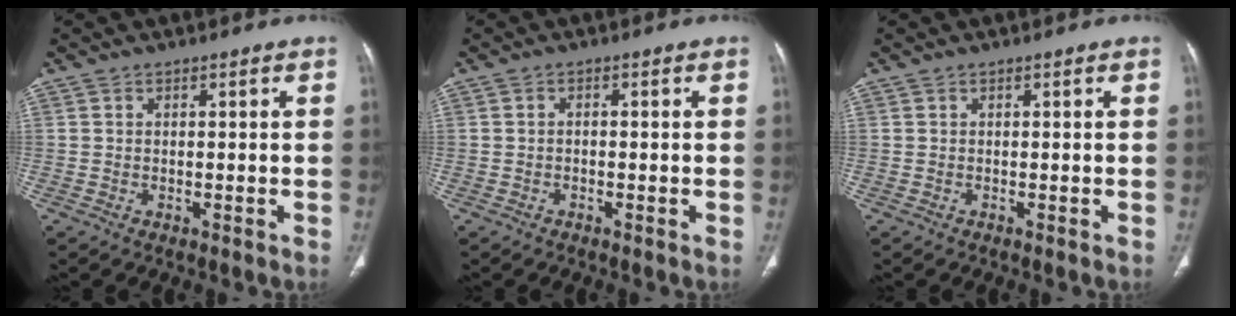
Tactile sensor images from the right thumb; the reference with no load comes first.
{"total": 0.6, "force": [-0.3, 0.4, 0.4], "torque": [-0.003, 0.001, -0.008]}
{"total": 0.0}